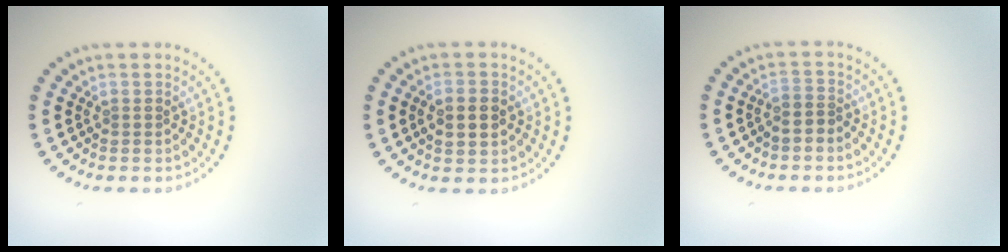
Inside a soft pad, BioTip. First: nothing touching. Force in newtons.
{"total": 2.8, "press": 2.8, "slide": 0.1}
{"total": 1.2, "press": 0.9, "slide": 0.8}